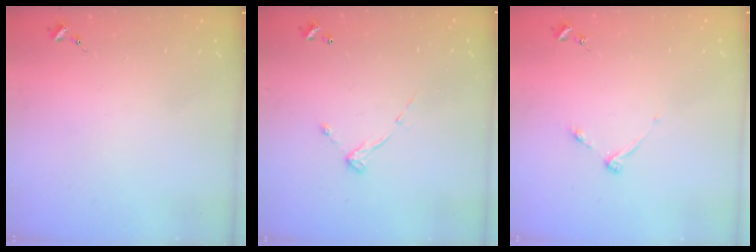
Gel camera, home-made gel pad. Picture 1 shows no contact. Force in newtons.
{"total": 6.2, "press": 6.2, "slide": 0.3}
{"total": 4.5, "press": 4.4, "slide": 0.6}